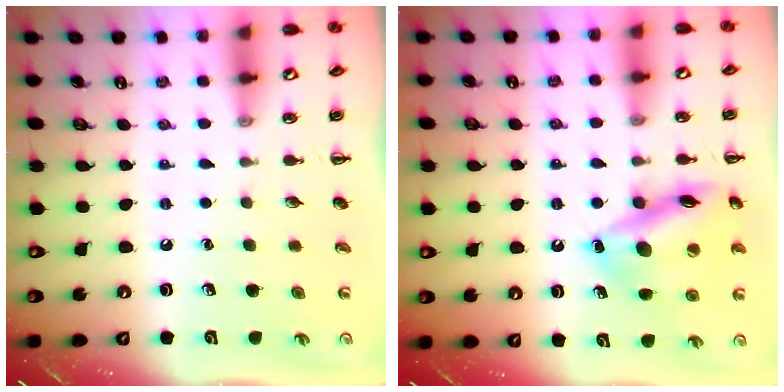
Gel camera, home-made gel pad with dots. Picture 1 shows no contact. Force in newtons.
{"total": 16.7, "press": 16.6, "slide": 1.7}